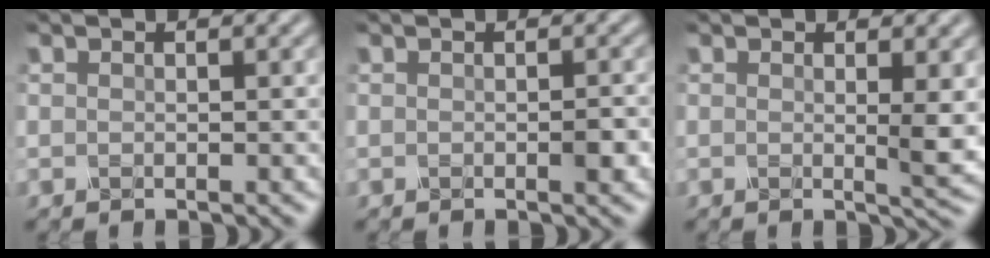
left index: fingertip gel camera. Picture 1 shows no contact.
{"total": 1.0, "force": [-0.5, 0.4, 0.8], "torque": [-0.013, -0.003, -0.006]}
{"total": 2.0, "force": [0.7, 0.2, 1.9], "torque": [-0.026, -0.010, 0.010]}